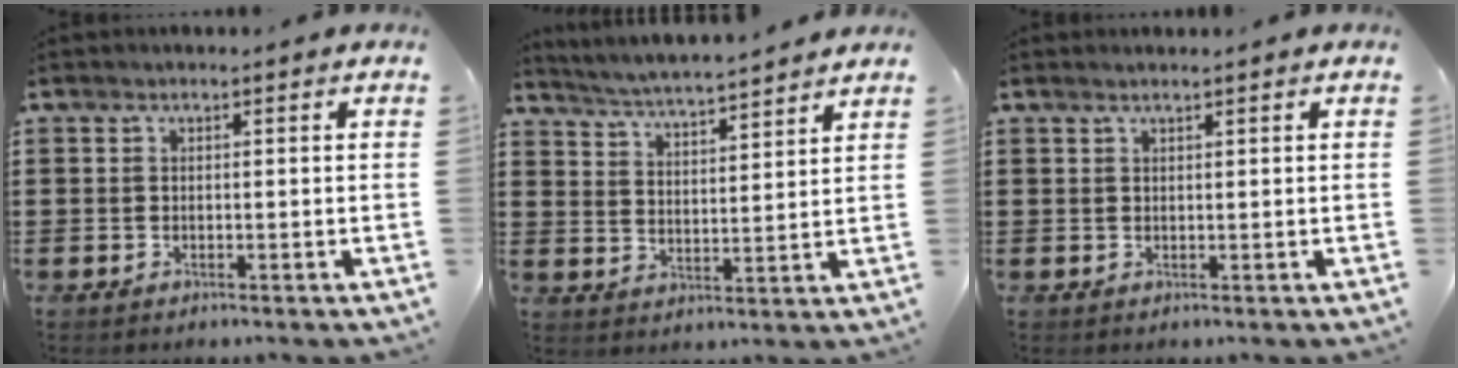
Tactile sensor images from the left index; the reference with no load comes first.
{"total": 4.3, "force": [4.3, -0.6, 0.6], "torque": [-0.033, -0.033, 0.070]}
{"total": 1.0, "force": [0.8, -0.1, 0.6], "torque": [-0.009, -0.001, 0.015]}